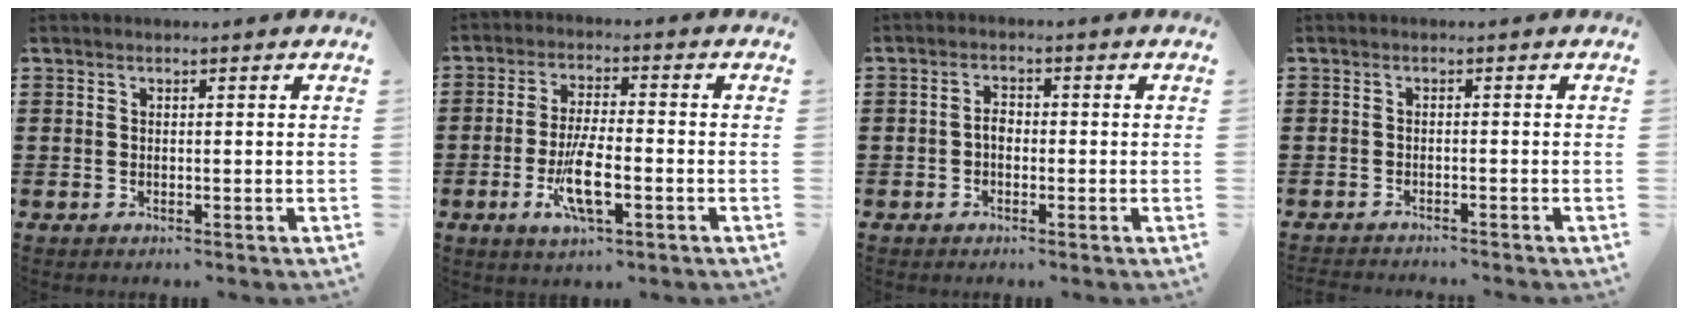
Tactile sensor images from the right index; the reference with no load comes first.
{"total": 7.8, "force": [-2.7, 2.3, 6.9], "torque": [-0.145, -0.012, -0.050]}
{"total": 2.1, "force": [-0.6, 1.2, 1.6], "torque": [-0.038, 0.001, -0.014]}
{"total": 1.3, "force": [-1.3, -0.1, -0.1], "torque": [-0.001, 0.001, -0.028]}